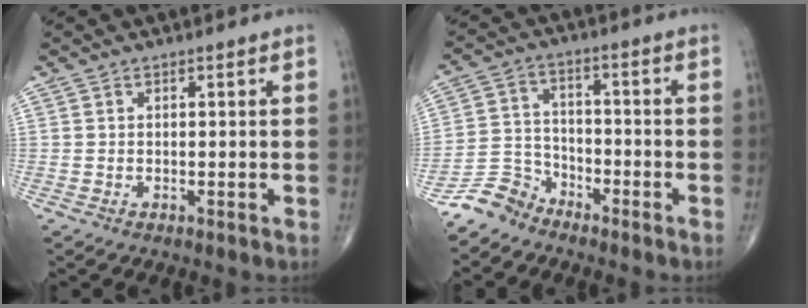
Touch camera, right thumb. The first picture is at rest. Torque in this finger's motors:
{"motor_torque": [2.70, 0.78, -0.47, -0.73, 0.04]}